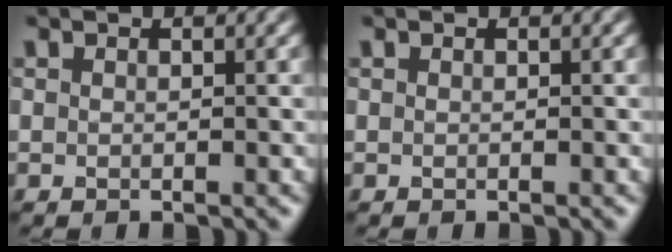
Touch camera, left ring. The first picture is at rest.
{"total": 0.0}